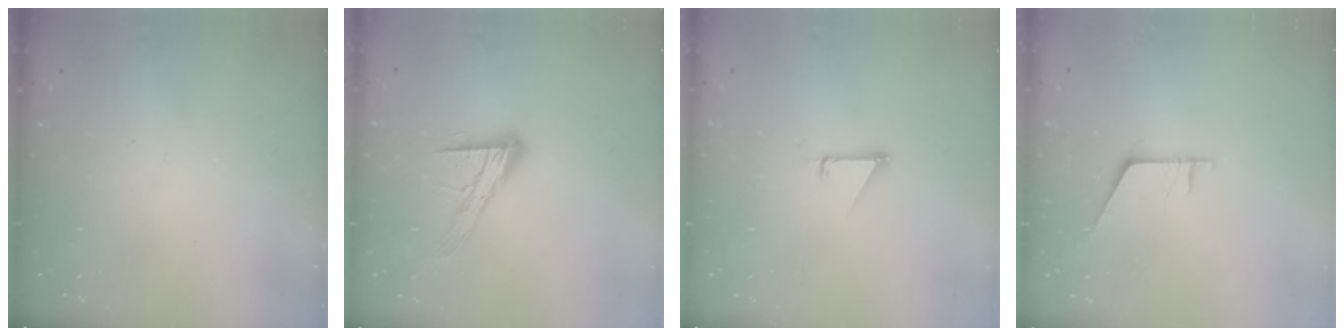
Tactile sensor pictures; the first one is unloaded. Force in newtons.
{"total": 13.4, "press": 13.3, "slide": 1.1}
{"total": 0.9, "press": 0.9, "slide": 0.1}
{"total": 4.4, "press": 4.4, "slide": 0.5}